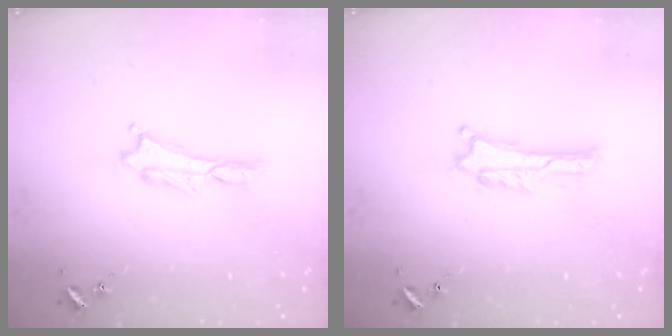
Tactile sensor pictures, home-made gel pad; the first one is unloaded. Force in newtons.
{"total": 2.0, "press": 2.0, "slide": 0.3}